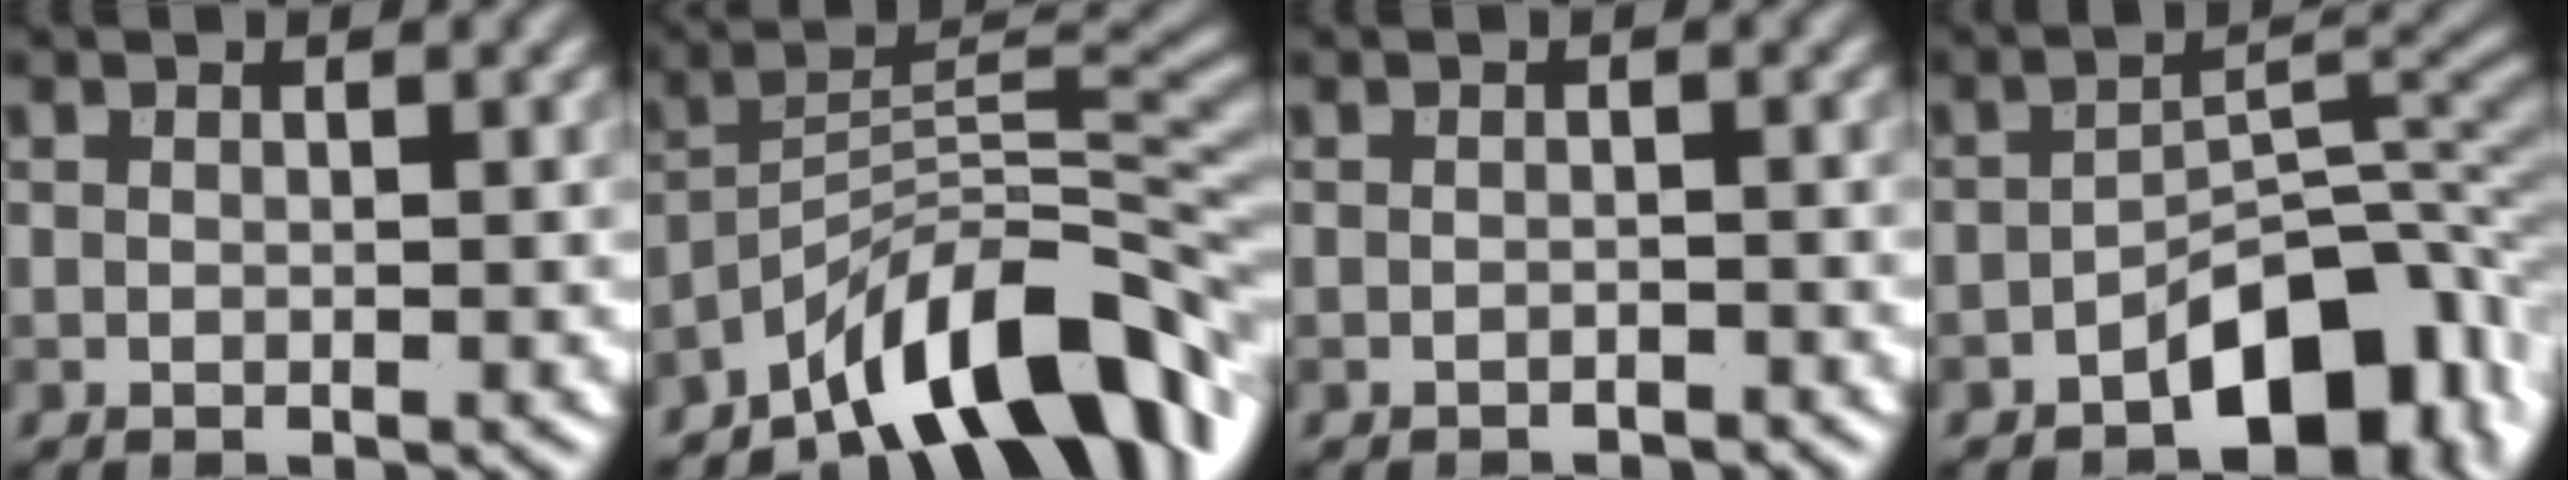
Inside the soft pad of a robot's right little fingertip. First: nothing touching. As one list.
[{"total": 10.2, "force": [-7.3, 3.0, 6.5], "torque": [-0.086, 0.010, -0.138]}, {"total": 0.9, "force": [-0.8, 0.3, 0.2], "torque": [0.000, 0.000, -0.013]}, {"total": 7.5, "force": [-4.0, 3.9, 5.1], "torque": [-0.058, 0.006, -0.070]}]